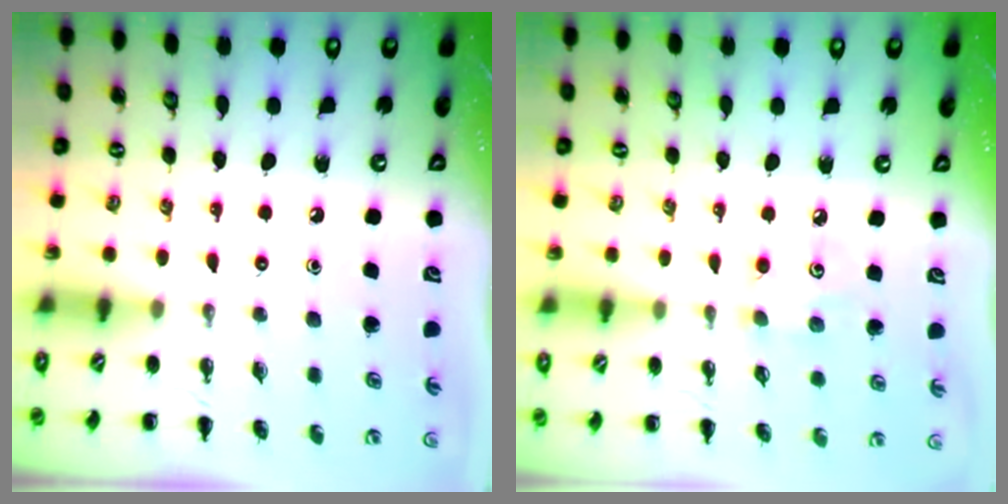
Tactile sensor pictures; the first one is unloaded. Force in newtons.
{"total": 3.9, "press": 3.8, "slide": 1.0}